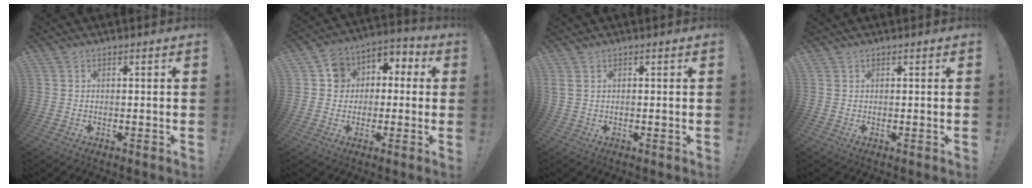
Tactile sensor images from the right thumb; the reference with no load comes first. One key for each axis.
{"total": 8.0, "fx": -0.4, "fy": 7.5, "fz": 2.8, "tx": -0.030, "ty": 0.008, "tz": -0.004}
{"total": 1.2, "fx": 0.6, "fy": 0.5, "fz": 0.9, "tx": -0.019, "ty": 0.001, "tz": 0.012}
{"total": 0.0}